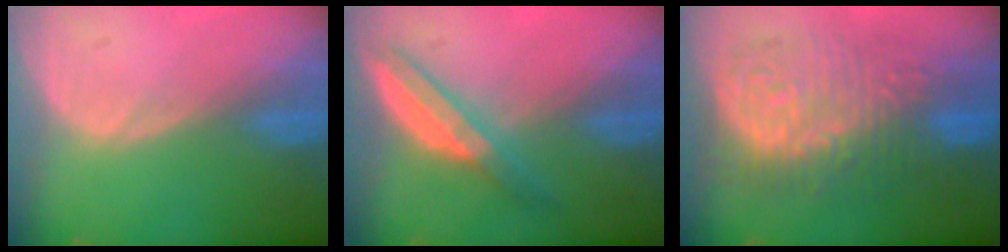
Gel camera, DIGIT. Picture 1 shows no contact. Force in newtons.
{"total": 5.7, "press": 5.2, "slide": 2.5}
{"total": 13.0, "press": 13.0, "slide": 1.3}